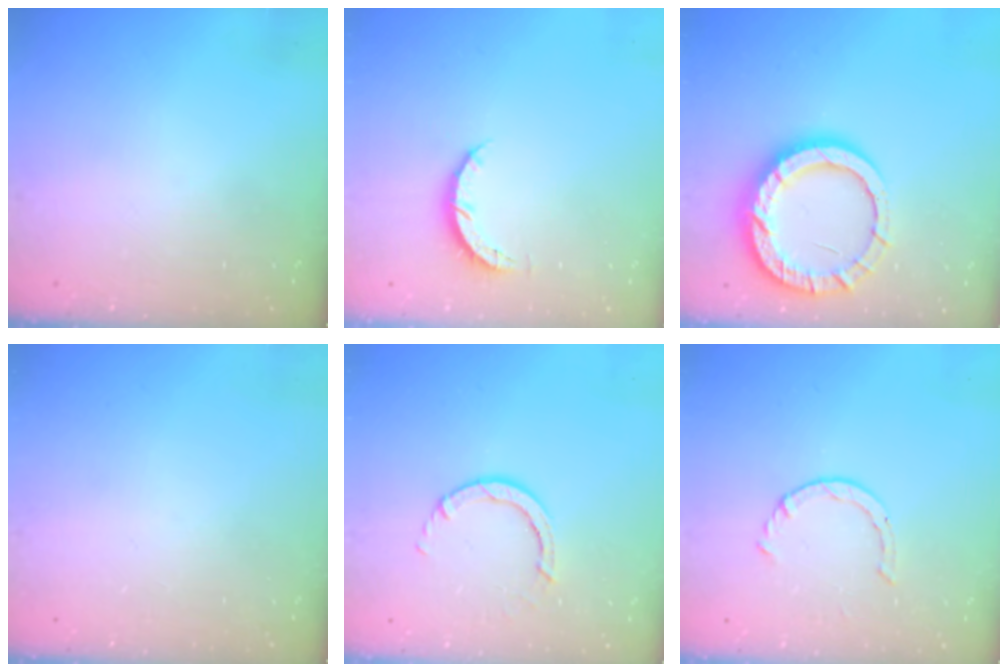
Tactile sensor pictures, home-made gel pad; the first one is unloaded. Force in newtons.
{"total": 4.2, "press": 4.1, "slide": 0.4}
{"total": 15.1, "press": 15.0, "slide": 1.1}
{"total": 0.0}
{"total": 3.0, "press": 3.0, "slide": 0.4}
{"total": 3.0, "press": 2.9, "slide": 0.3}